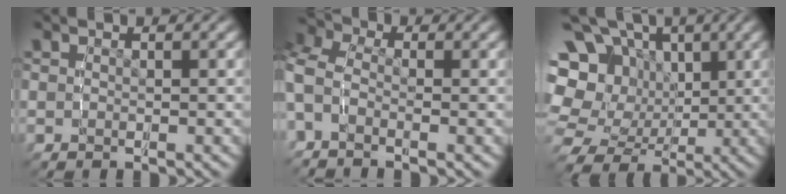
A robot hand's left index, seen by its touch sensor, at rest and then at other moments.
{"total": 6.4, "force": [-0.3, 5.3, 3.6], "torque": [-0.090, 0.001, -0.022]}
{"total": 15.8, "force": [2.3, 13.2, 8.4], "torque": [-0.169, -0.041, 0.045]}